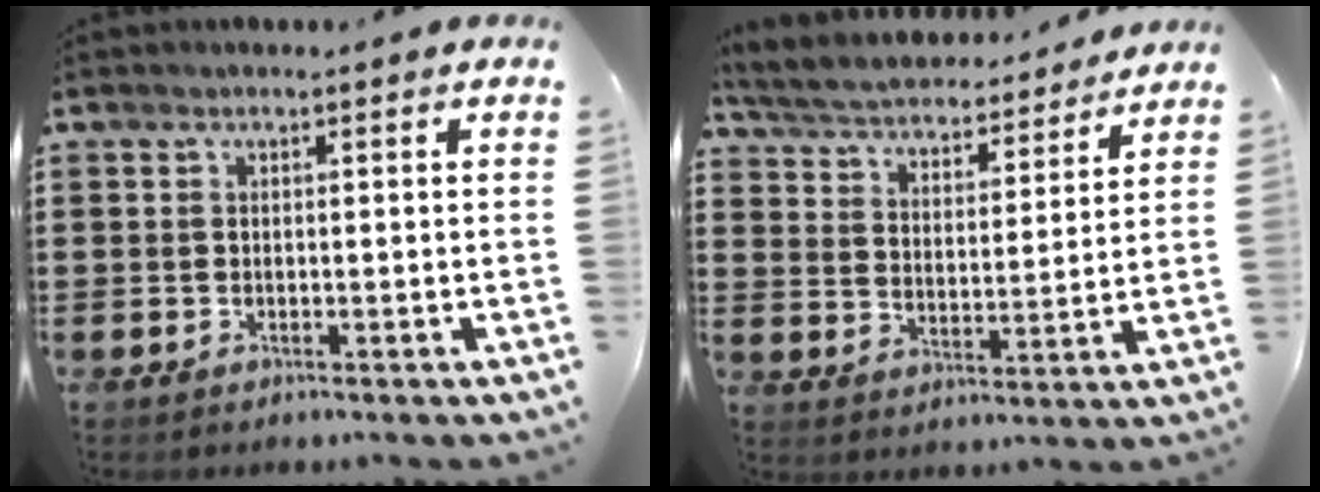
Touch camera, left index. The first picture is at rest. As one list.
[{"total": 4.4, "force": [4.3, 0.2, 0.7], "torque": [-0.039, -0.033, 0.067]}]